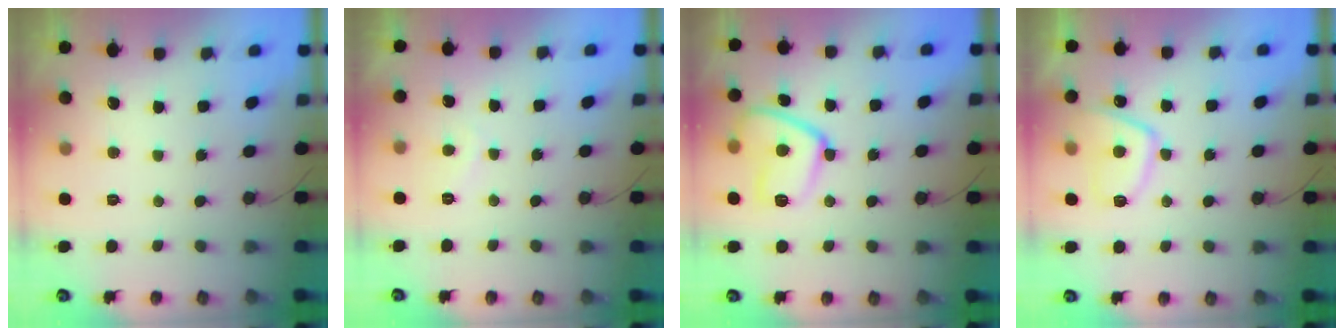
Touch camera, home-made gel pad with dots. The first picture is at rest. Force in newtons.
{"total": 1.5, "press": 1.4, "slide": 0.6}
{"total": 12.2, "press": 12.2, "slide": 0.4}
{"total": 10.0, "press": 9.9, "slide": 1.1}